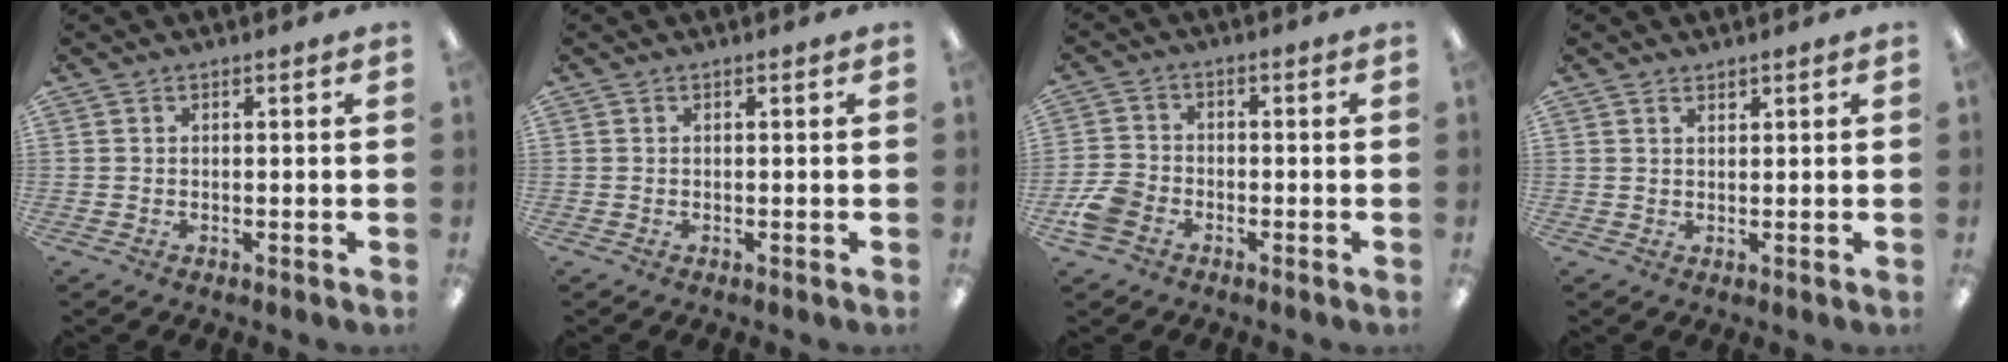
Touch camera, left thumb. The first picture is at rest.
{"total": 0.0}
{"total": 6.1, "force": [-3.1, 4.2, 3.2], "torque": [-0.072, 0.016, -0.059]}
{"total": 1.2, "force": [1.1, 0.4, 0.3], "torque": [-0.008, -0.001, 0.021]}